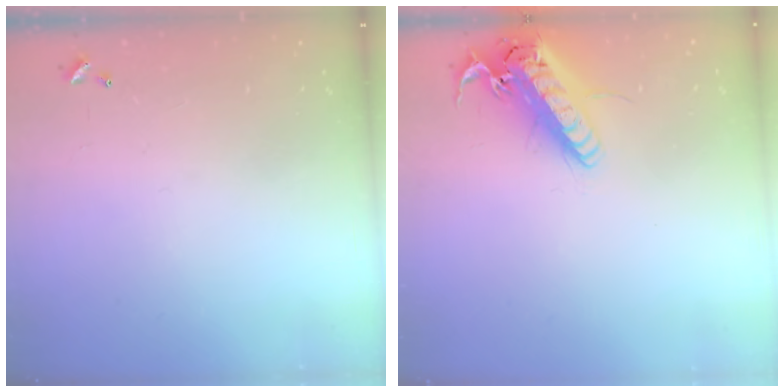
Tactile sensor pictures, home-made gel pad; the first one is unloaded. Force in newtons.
{"total": 19.1, "press": 18.8, "slide": 3.3}